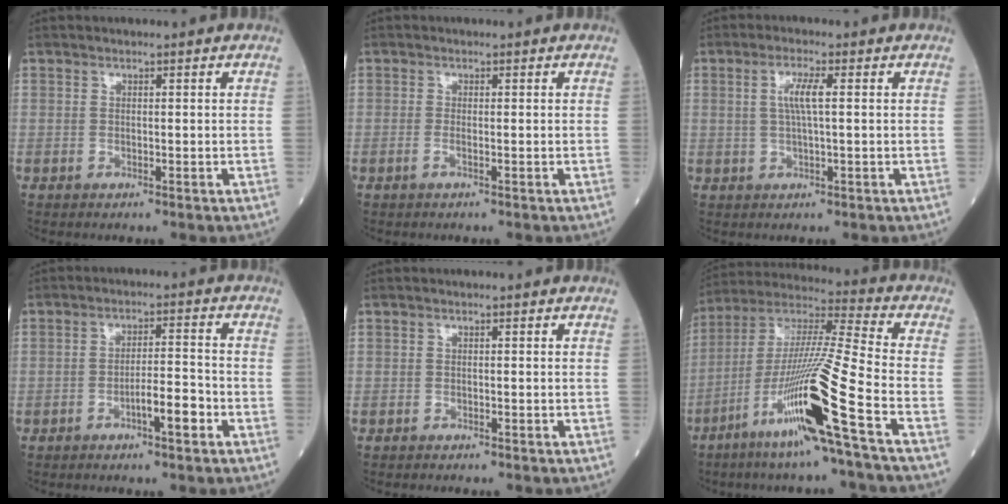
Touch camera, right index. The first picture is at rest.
{"total": 0.9, "force": [-0.4, -0.4, 0.7], "torque": [-0.017, -0.001, -0.008]}
{"total": 3.7, "force": [0.7, 0.2, 3.7], "torque": [-0.074, 0.003, 0.012]}
{"total": 4.6, "force": [-2.3, 0.6, 3.9], "torque": [-0.057, 0.003, -0.041]}
{"total": 0.6, "force": [-0.6, 0.0, 0.1], "torque": [-0.006, -0.002, -0.013]}
{"total": 18.9, "force": [-8.5, -1.9, 16.8], "torque": [-0.347, -0.034, -0.166]}